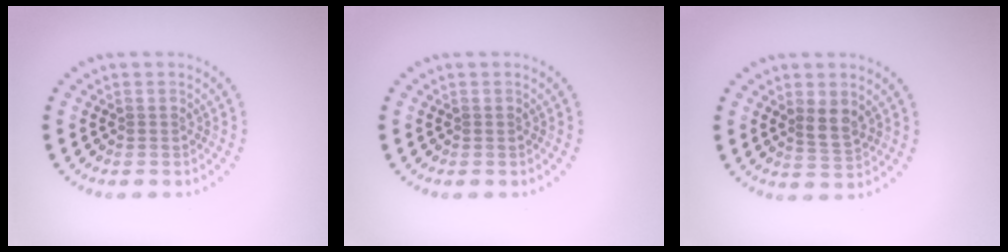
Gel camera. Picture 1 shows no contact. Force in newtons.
{"total": 0.0}
{"total": 2.2, "press": 2.0, "slide": 0.9}